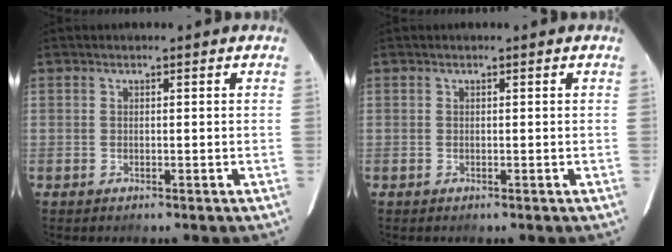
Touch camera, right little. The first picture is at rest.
{"total": 0.0}